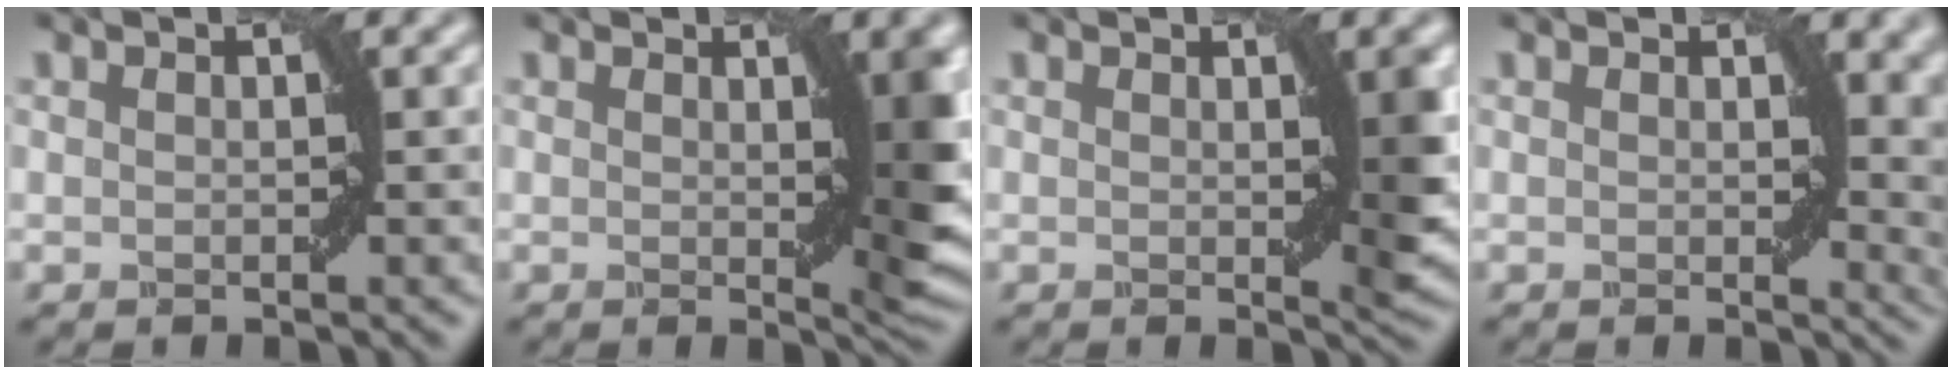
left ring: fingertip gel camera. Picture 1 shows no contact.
{"total": 4.4, "force": [0.7, 0.8, 4.3], "torque": [-0.049, -0.009, 0.014]}
{"total": 2.9, "force": [0.5, 0.4, 2.8], "torque": [-0.032, -0.007, 0.009]}
{"total": 5.1, "force": [1.3, 2.4, 4.3], "torque": [-0.038, -0.010, 0.025]}